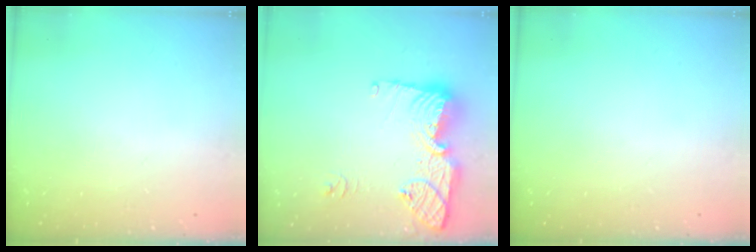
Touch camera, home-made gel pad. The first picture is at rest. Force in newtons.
{"total": 15.6, "press": 15.6, "slide": 1.3}
{"total": 0.0}